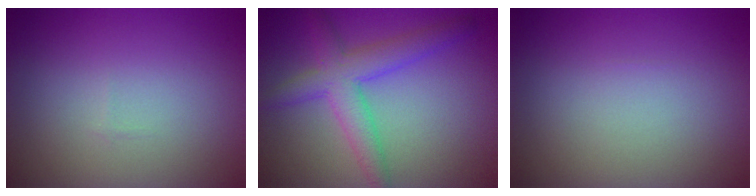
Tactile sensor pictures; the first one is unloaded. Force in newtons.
{"total": 4.8, "press": 4.8, "slide": 0.1}
{"total": 0.0}